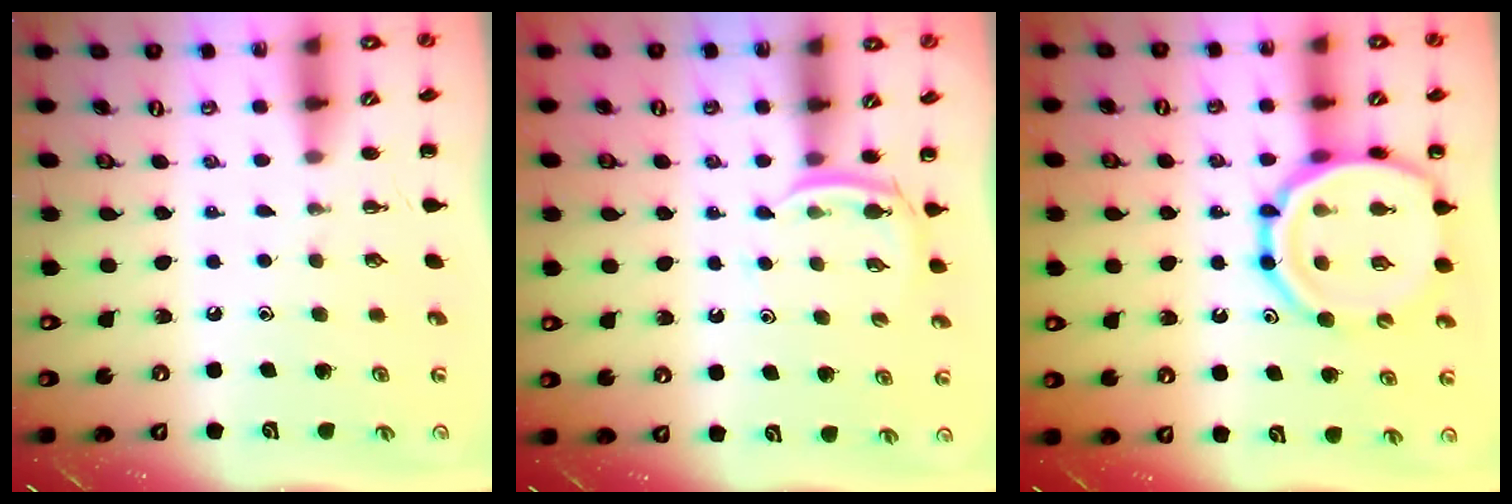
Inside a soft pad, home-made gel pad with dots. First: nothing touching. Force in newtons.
{"total": 3.3, "press": 3.1, "slide": 1.2}
{"total": 18.0, "press": 17.6, "slide": 3.9}